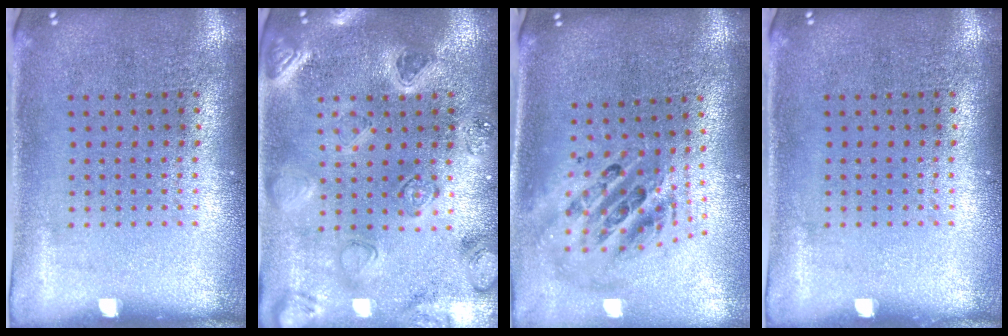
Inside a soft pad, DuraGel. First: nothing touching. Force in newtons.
{"total": 2.2, "press": 2.2, "slide": 0.2}
{"total": 2.4, "press": 1.7, "slide": 1.6}
{"total": 0.0}